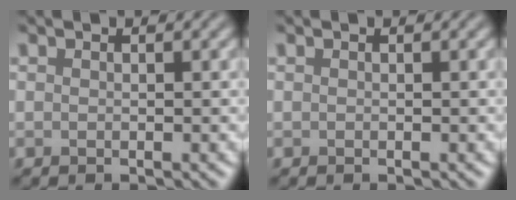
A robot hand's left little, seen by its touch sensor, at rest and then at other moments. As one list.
[{"total": 0.0}]